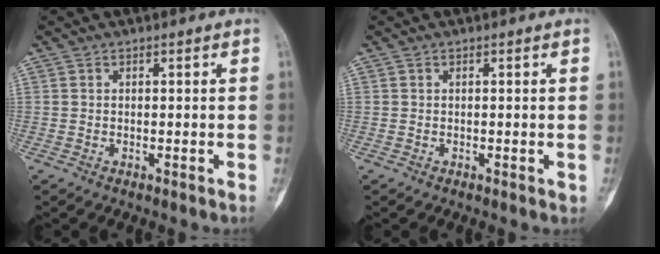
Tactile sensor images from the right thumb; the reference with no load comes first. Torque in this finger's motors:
{"motor_torque": [0.12, 0.21, 0.00, 0.04, -0.03]}